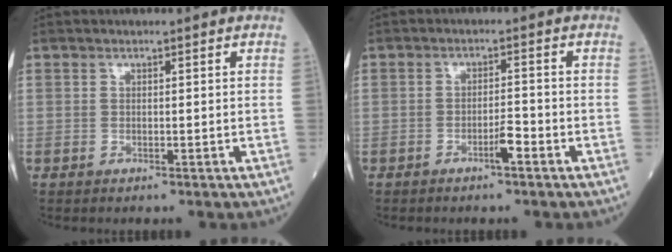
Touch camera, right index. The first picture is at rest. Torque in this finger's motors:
{"motor_torque": [0.30, -0.19, 0.20, 0.05]}